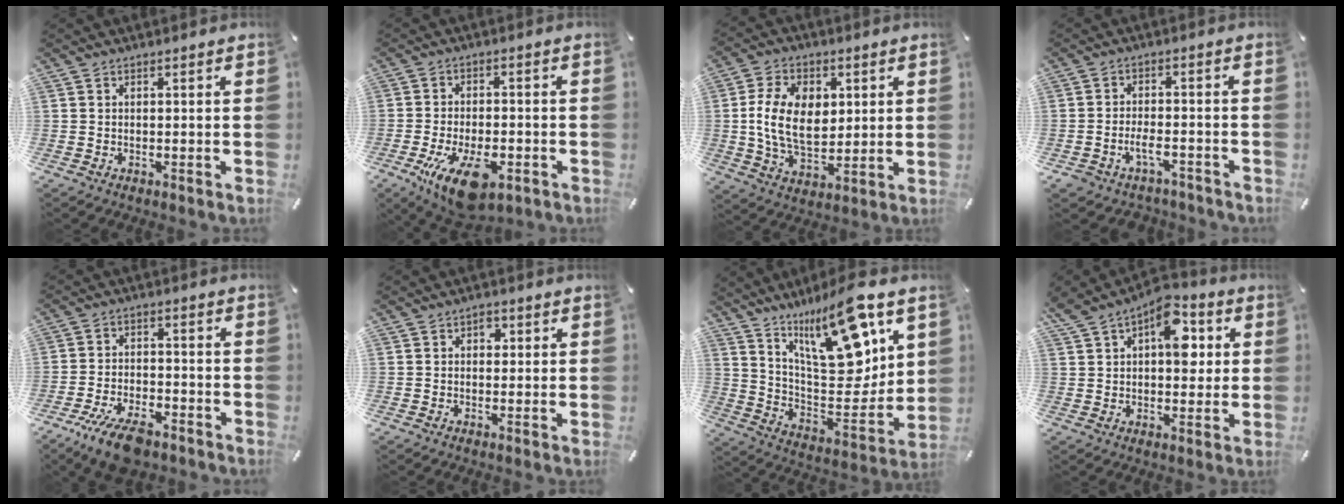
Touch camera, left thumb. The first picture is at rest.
{"total": 13.3, "force": [-5.9, 6.6, 9.9], "torque": [-0.186, 0.015, -0.096]}
{"total": 13.8, "force": [1.8, 9.3, 10.1], "torque": [-0.202, 0.006, 0.031]}
{"total": 5.6, "force": [-3.0, 3.4, 3.2], "torque": [-0.069, 0.009, -0.056]}
{"total": 9.8, "force": [-6.7, 4.2, 5.8], "torque": [-0.111, 0.034, -0.123]}
{"total": 2.1, "force": [0.4, 1.7, 1.1], "torque": [-0.009, 0.003, 0.000]}
{"total": 20.9, "force": [12.8, 7.8, 14.6], "torque": [-0.221, -0.085, 0.211]}
{"total": 11.8, "force": [4.0, 7.4, 8.3], "torque": [-0.100, -0.013, 0.066]}